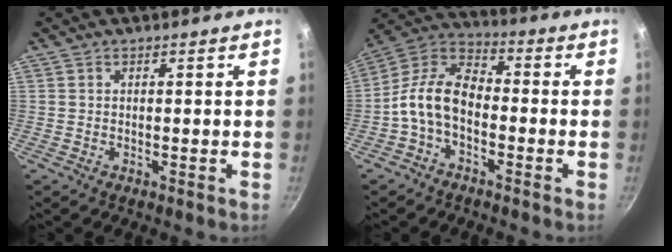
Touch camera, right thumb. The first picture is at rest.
{"total": 10.6, "force": [-3.0, 6.5, 7.8], "torque": [-0.137, 0.050, -0.076]}